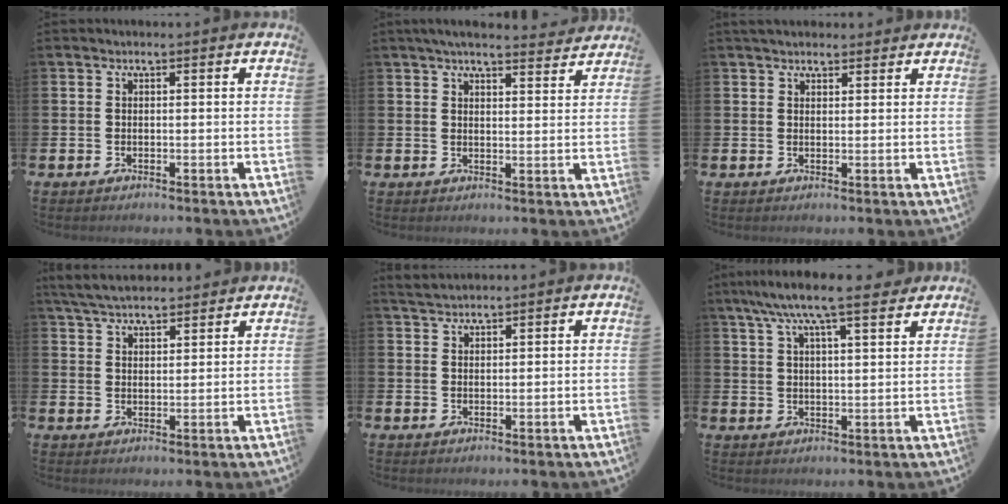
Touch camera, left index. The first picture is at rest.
{"total": 4.7, "force": [4.5, 0.6, 1.4], "torque": [-0.025, -0.019, 0.078]}
{"total": 2.7, "force": [2.5, 0.9, 0.4], "torque": [-0.001, -0.007, 0.043]}
{"total": 5.0, "force": [4.8, 1.0, 1.0], "torque": [-0.037, -0.017, 0.088]}
{"total": 2.4, "force": [2.3, 0.5, 0.5], "torque": [-0.009, -0.003, 0.042]}
{"total": 8.6, "force": [7.5, 1.1, 4.0], "torque": [-0.086, -0.028, 0.133]}